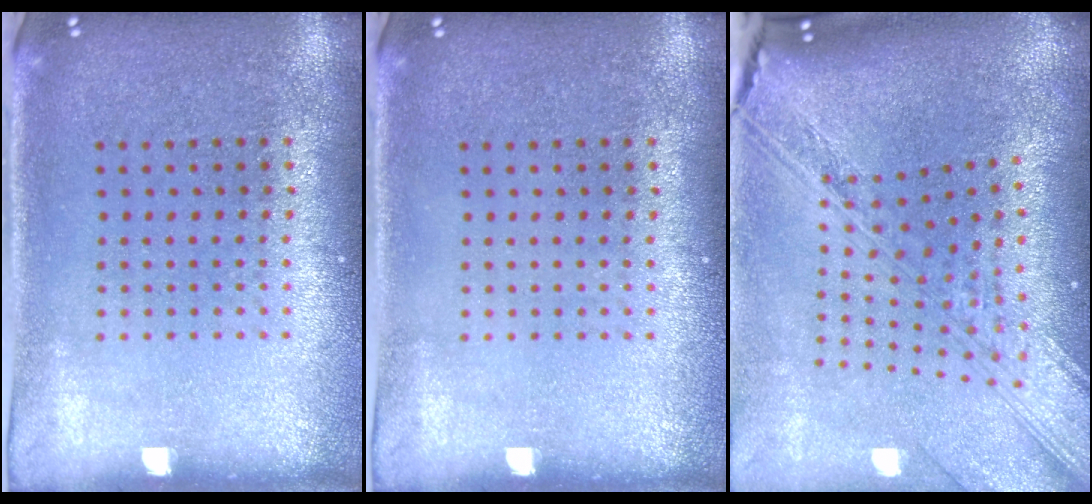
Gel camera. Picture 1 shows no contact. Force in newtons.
{"total": 0.0}
{"total": 4.1, "press": 2.9, "slide": 2.8}